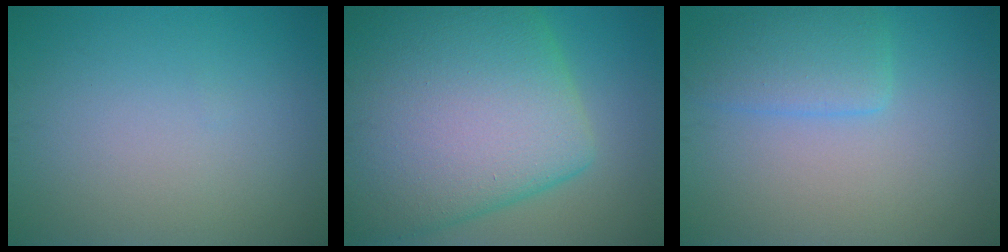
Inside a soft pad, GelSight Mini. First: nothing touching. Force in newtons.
{"total": 16.5, "press": 16.5, "slide": 0.5}
{"total": 3.2, "press": 3.2, "slide": 0.2}